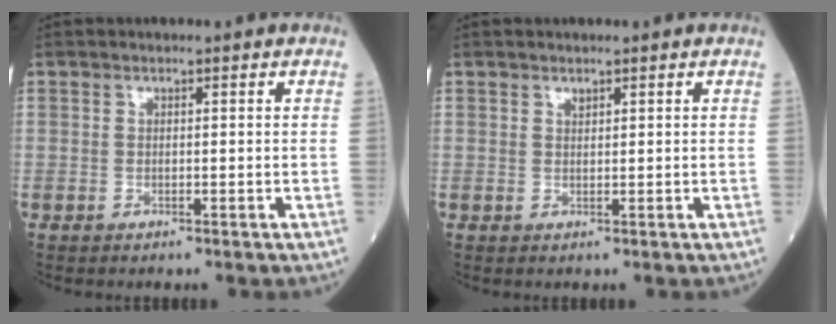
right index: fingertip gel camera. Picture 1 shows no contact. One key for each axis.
{"total": 0.6, "fx": 0.5, "fy": 0.2, "fz": 0.2, "tx": -0.006, "ty": -0.004, "tz": 0.009}